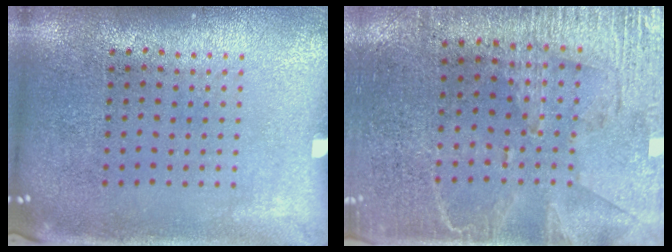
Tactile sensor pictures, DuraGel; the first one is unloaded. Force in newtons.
{"total": 3.0, "press": 2.7, "slide": 1.3}